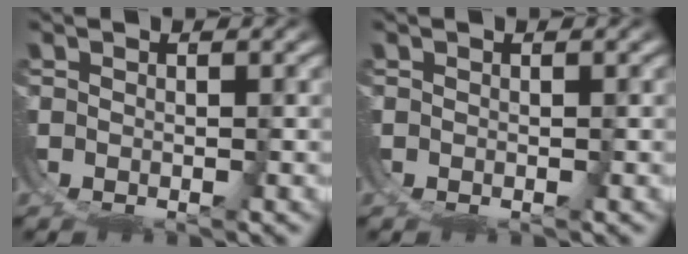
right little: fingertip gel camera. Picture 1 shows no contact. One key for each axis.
{"total": 0.0}